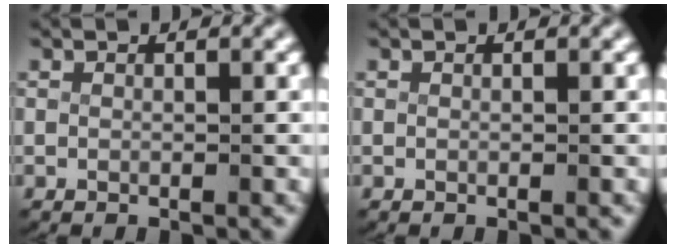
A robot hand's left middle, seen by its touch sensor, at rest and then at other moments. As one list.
[{"total": 0.0}]